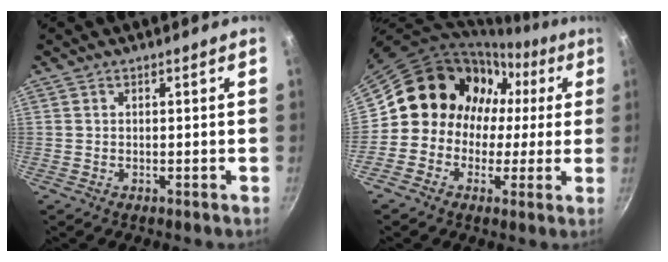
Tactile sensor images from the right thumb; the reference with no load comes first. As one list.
[{"total": 12.8, "force": [0.6, 12.0, 4.4], "torque": [-0.020, 0.043, -0.013]}]